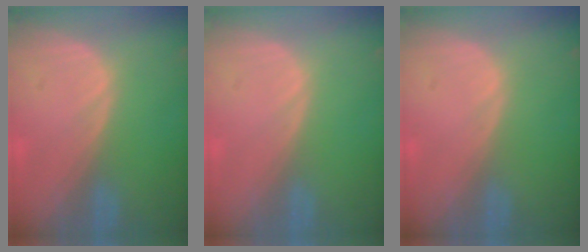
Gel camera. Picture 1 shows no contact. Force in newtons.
{"total": 0.0}
{"total": 0.0}